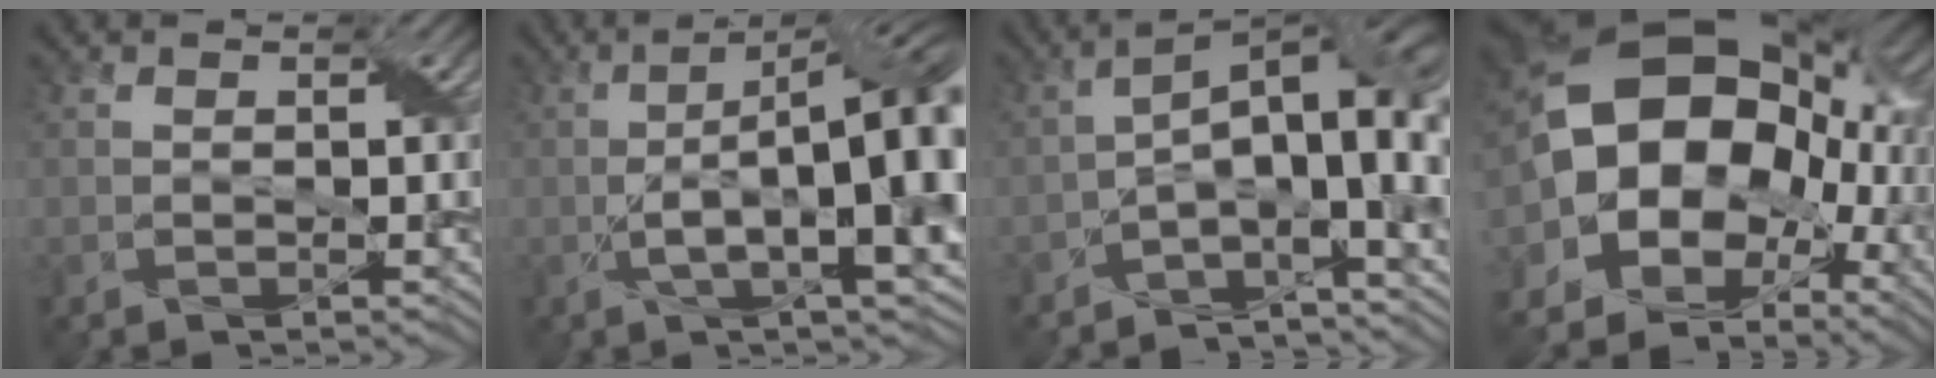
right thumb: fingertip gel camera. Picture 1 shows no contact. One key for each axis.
{"total": 16.0, "fx": -0.5, "fy": 5.0, "fz": 15.2, "tx": -0.231, "ty": 0.004, "tz": -0.007}
{"total": 13.0, "fx": -2.3, "fy": 5.3, "fz": 11.6, "tx": -0.167, "ty": 0.001, "tz": -0.041}
{"total": 21.6, "fx": -0.4, "fy": 16.2, "fz": 14.2, "tx": -0.259, "ty": -0.008, "tz": -0.007}